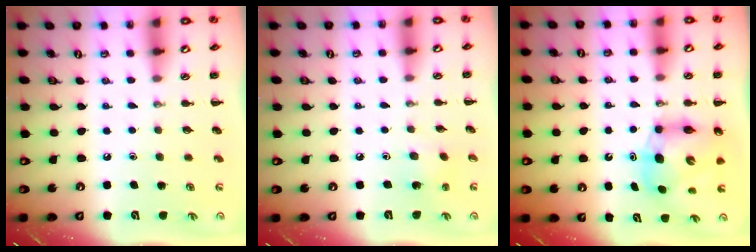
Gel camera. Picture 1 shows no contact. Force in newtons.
{"total": 1.6, "press": 1.5, "slide": 0.6}
{"total": 7.7, "press": 7.4, "slide": 2.4}